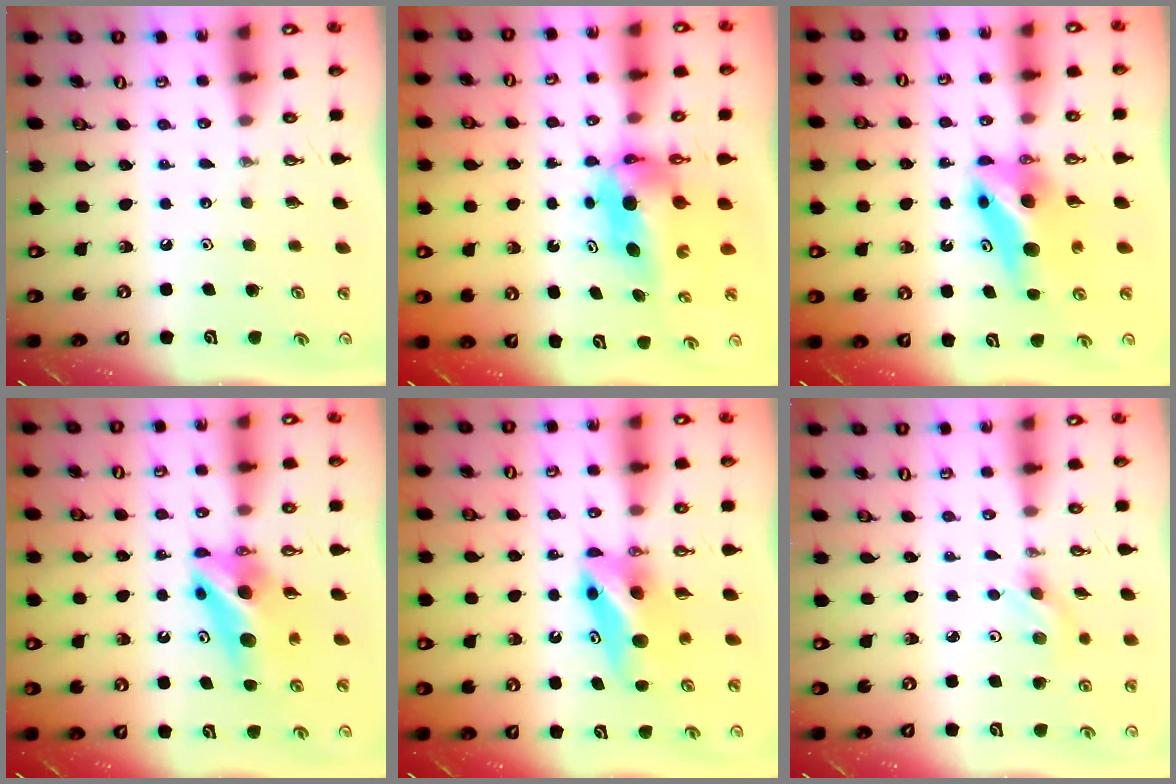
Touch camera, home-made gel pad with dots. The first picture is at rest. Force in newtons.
{"total": 5.6, "press": 5.6, "slide": 0.3}
{"total": 7.1, "press": 7.0, "slide": 0.8}
{"total": 9.3, "press": 9.3, "slide": 1.1}
{"total": 8.2, "press": 7.4, "slide": 3.4}
{"total": 2.6, "press": 2.3, "slide": 1.1}